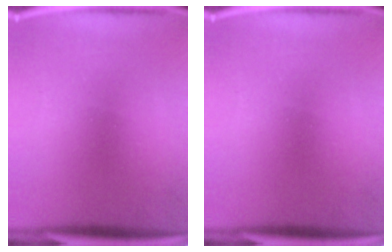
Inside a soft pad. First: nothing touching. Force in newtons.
{"total": 0.0}